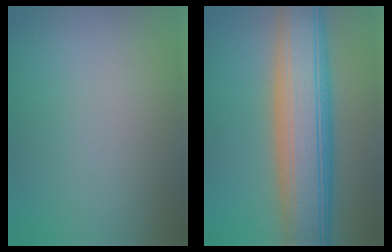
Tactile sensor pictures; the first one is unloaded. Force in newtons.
{"total": 11.0, "press": 11.0, "slide": 0.6}